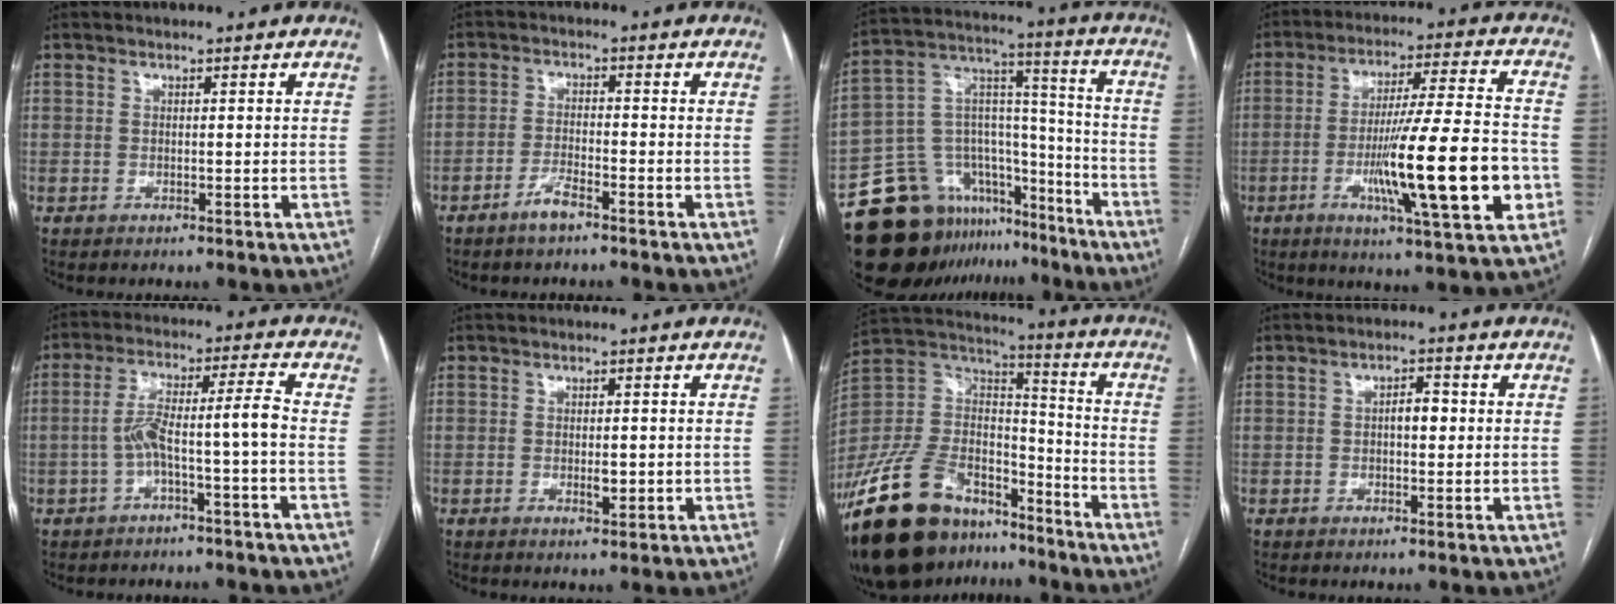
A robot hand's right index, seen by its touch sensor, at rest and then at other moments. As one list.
[{"total": 3.4, "force": [-2.5, 0.5, 2.2], "torque": [-0.042, 0.000, -0.049]}, {"total": 20.0, "force": [-15.1, 11.6, 5.9], "torque": [-0.099, 0.095, -0.240]}, {"total": 18.5, "force": [-4.6, 1.0, 17.9], "torque": [-0.284, -0.010, -0.071]}, {"total": 7.1, "force": [-2.1, -0.4, 6.7], "torque": [-0.126, 0.035, -0.033]}, {"total": 2.2, "force": [-0.4, 0.8, 2.0], "torque": [-0.035, -0.002, -0.003]}, {"total": 26.2, "force": [-18.2, 13.2, 13.3], "torque": [-0.329, 0.006, -0.324]}, {"total": 2.7, "force": [0.1, 1.1, 2.4], "torque": [-0.036, 0.008, -0.001]}]